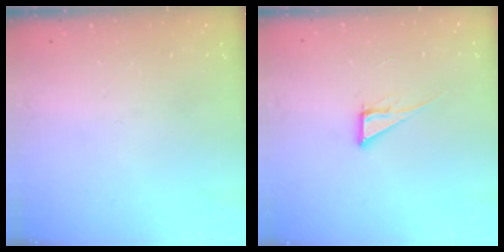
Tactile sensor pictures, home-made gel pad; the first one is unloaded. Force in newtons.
{"total": 6.1, "press": 6.1, "slide": 0.4}